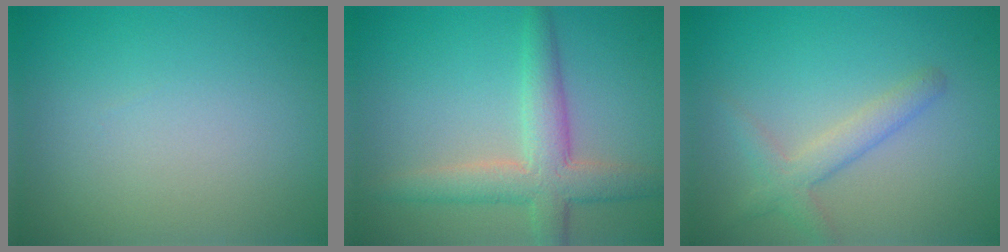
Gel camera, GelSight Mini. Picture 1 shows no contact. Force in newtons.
{"total": 4.9, "press": 4.9, "slide": 0.2}
{"total": 2.6, "press": 2.5, "slide": 0.1}